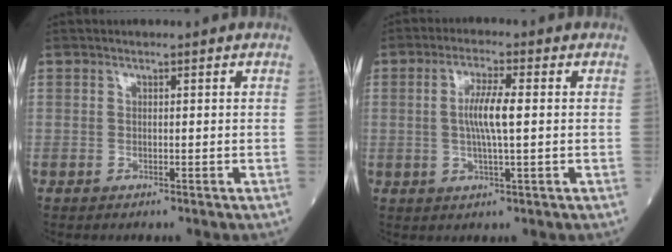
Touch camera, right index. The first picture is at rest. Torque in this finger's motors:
{"motor_torque": [0.80, 0.08, 0.48, 0.09]}